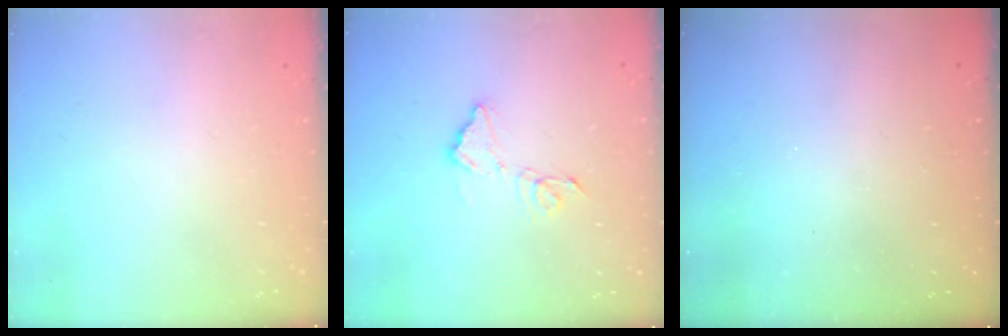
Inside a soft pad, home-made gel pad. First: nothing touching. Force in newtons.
{"total": 9.1, "press": 9.0, "slide": 0.6}
{"total": 3.2, "press": 3.2, "slide": 0.1}